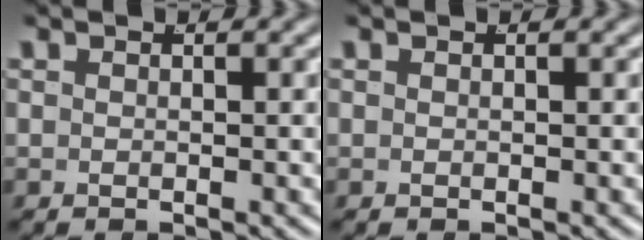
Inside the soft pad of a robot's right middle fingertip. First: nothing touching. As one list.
[{"total": 0.0}]